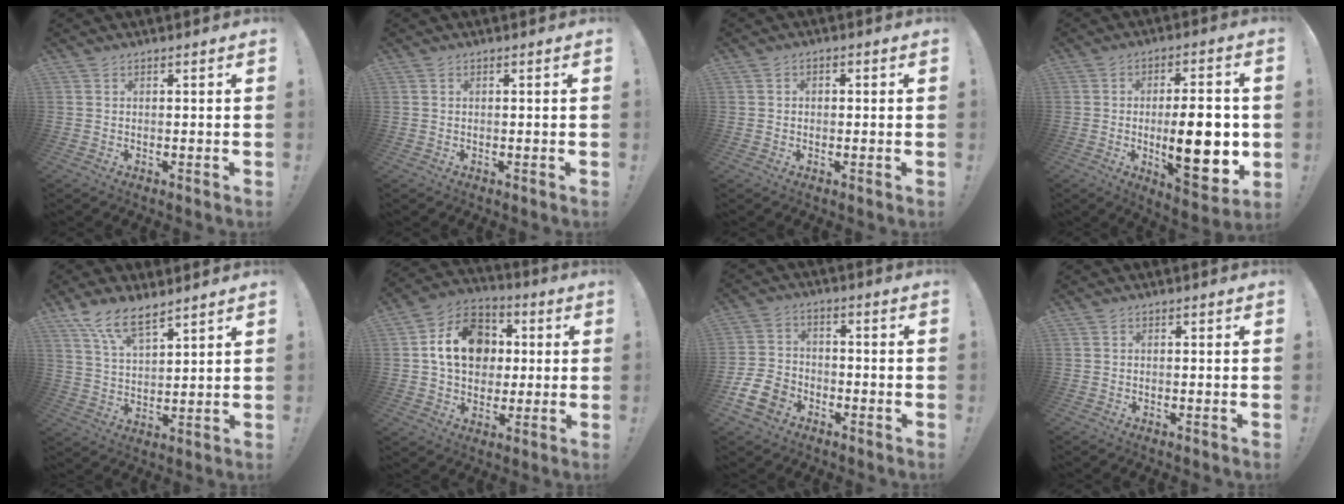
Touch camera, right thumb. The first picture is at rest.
{"total": 0.0}
{"total": 1.6, "force": [-0.7, 1.3, 0.7], "torque": [-0.012, 0.008, -0.013]}
{"total": 18.0, "force": [-2.0, 6.2, 16.8], "torque": [-0.249, -0.011, -0.030]}
{"total": 9.9, "force": [7.6, 3.6, 5.2], "torque": [-0.106, -0.039, 0.146]}
{"total": 16.7, "force": [3.0, 13.4, 9.6], "torque": [-0.125, 0.008, 0.065]}
{"total": 11.1, "force": [-6.1, 7.8, 5.0], "torque": [-0.098, 0.039, -0.110]}
{"total": 0.6, "force": [-0.3, 0.5, 0.2], "torque": [-0.005, 0.002, -0.006]}